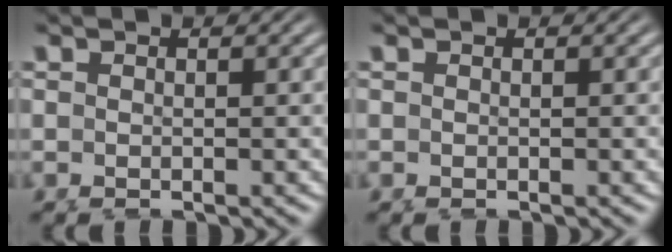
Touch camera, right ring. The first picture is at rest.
{"total": 0.0}